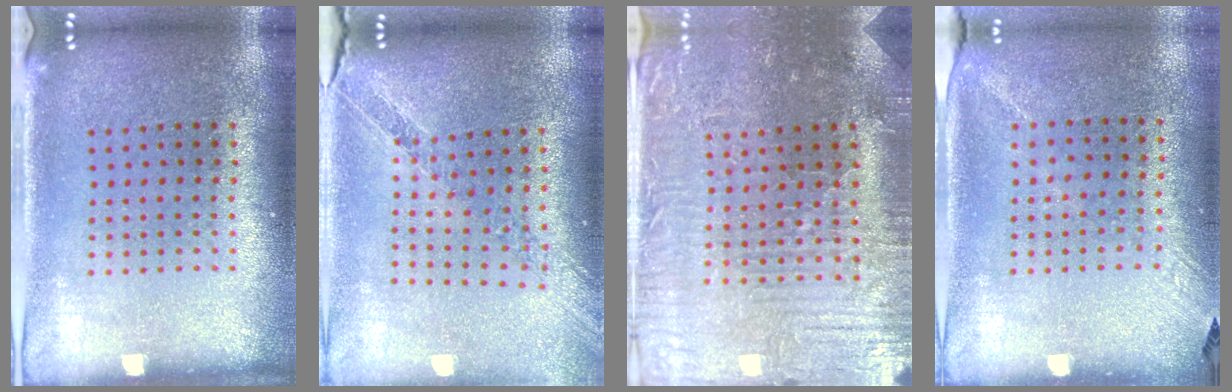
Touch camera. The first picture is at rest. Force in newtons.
{"total": 1.1, "press": 1.0, "slide": 0.0}
{"total": 2.3, "press": 2.2, "slide": 0.4}
{"total": 1.4, "press": 1.0, "slide": 0.9}